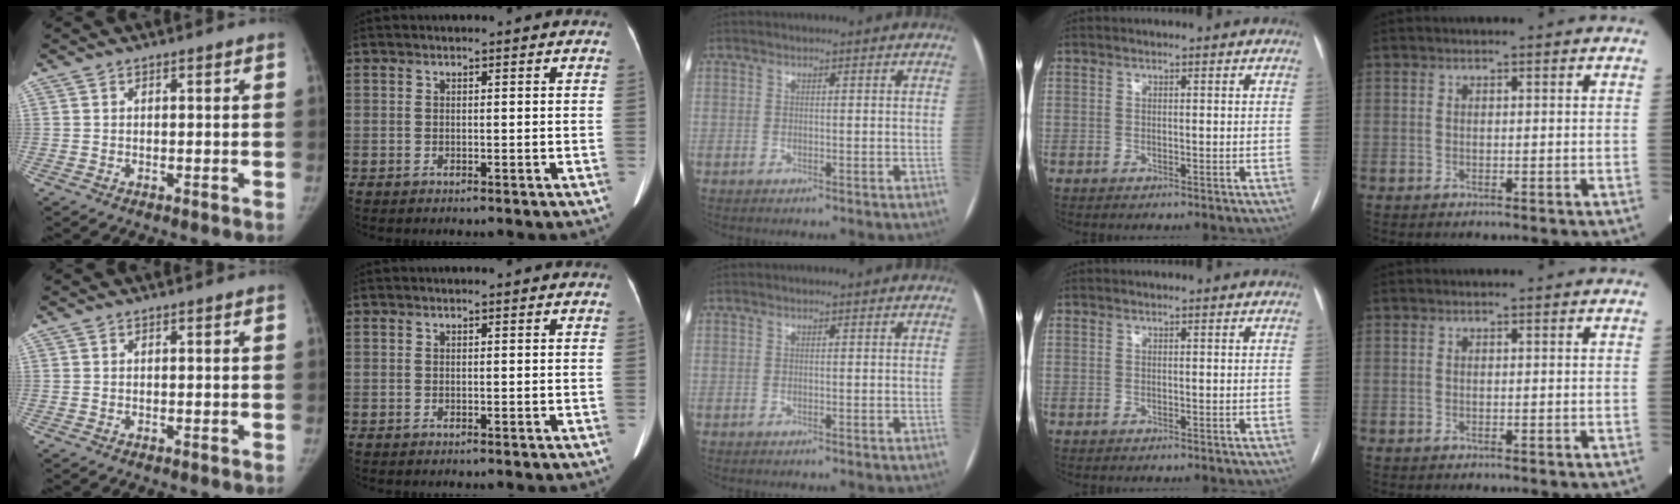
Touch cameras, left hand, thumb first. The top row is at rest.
{}